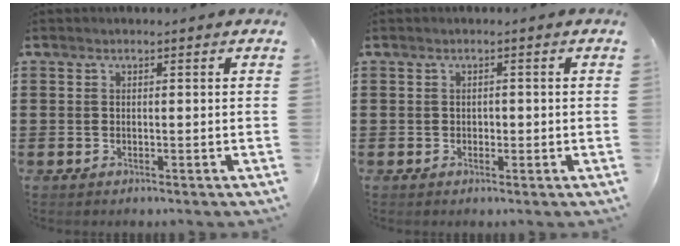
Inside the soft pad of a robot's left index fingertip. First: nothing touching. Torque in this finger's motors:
{"motor_torque": [-0.02, -0.09, 0.01, 0.00]}